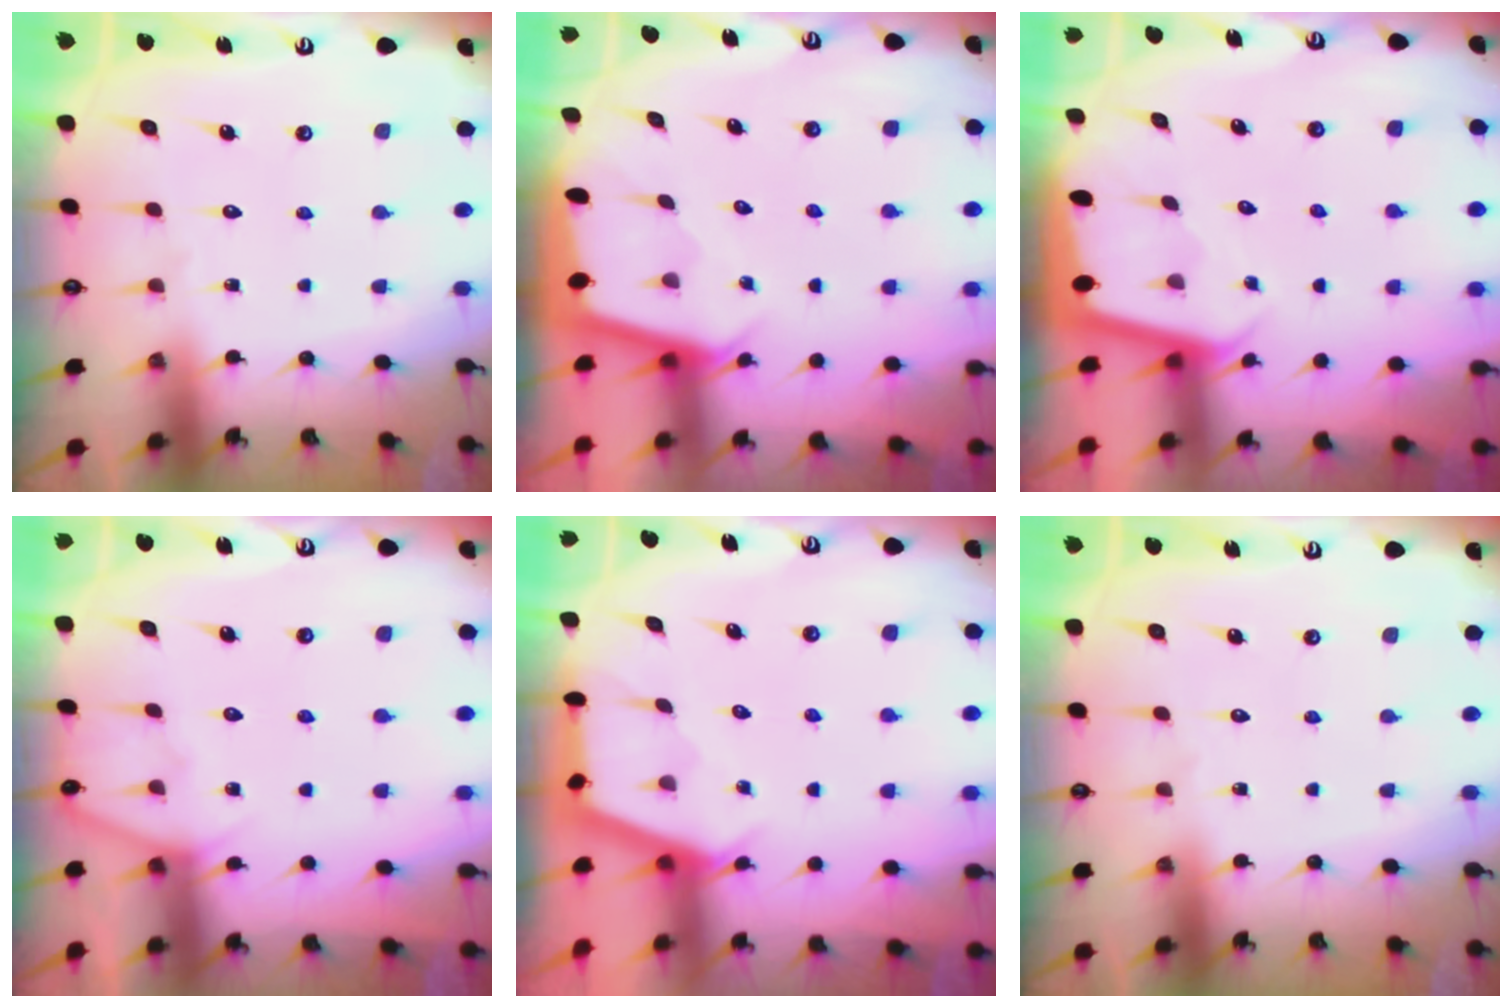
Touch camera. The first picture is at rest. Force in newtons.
{"total": 2.0, "press": 1.9, "slide": 0.2}
{"total": 2.0, "press": 2.0, "slide": 0.0}
{"total": 6.4, "press": 6.3, "slide": 0.8}
{"total": 2.8, "press": 2.8, "slide": 0.3}
{"total": 0.0}